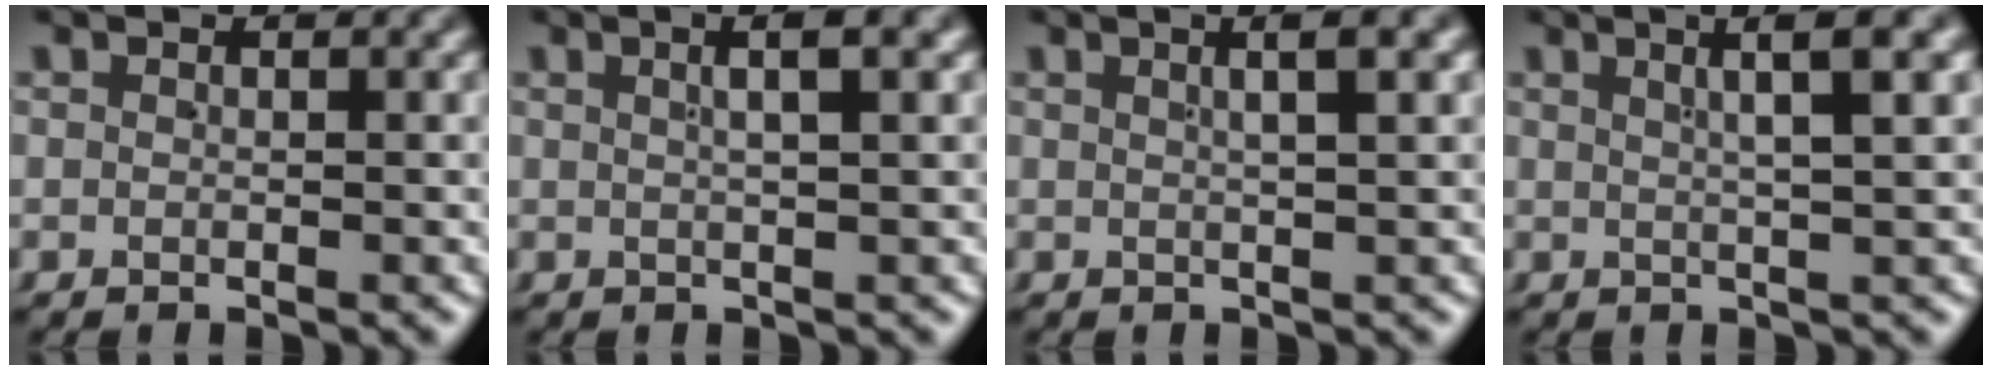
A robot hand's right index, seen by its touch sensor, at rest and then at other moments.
{"total": 2.6, "force": [1.1, -0.2, 2.4], "torque": [-0.026, 0.013, 0.018]}
{"total": 2.8, "force": [1.2, -0.3, 2.5], "torque": [-0.028, 0.013, 0.020]}
{"total": 4.3, "force": [2.4, -0.5, 3.5], "torque": [-0.043, 0.020, 0.037]}